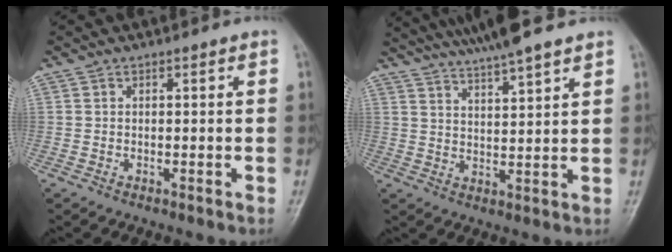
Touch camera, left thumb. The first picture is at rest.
{"total": 10.9, "force": [9.4, 0.3, 5.4], "torque": [-0.079, -0.022, 0.151]}